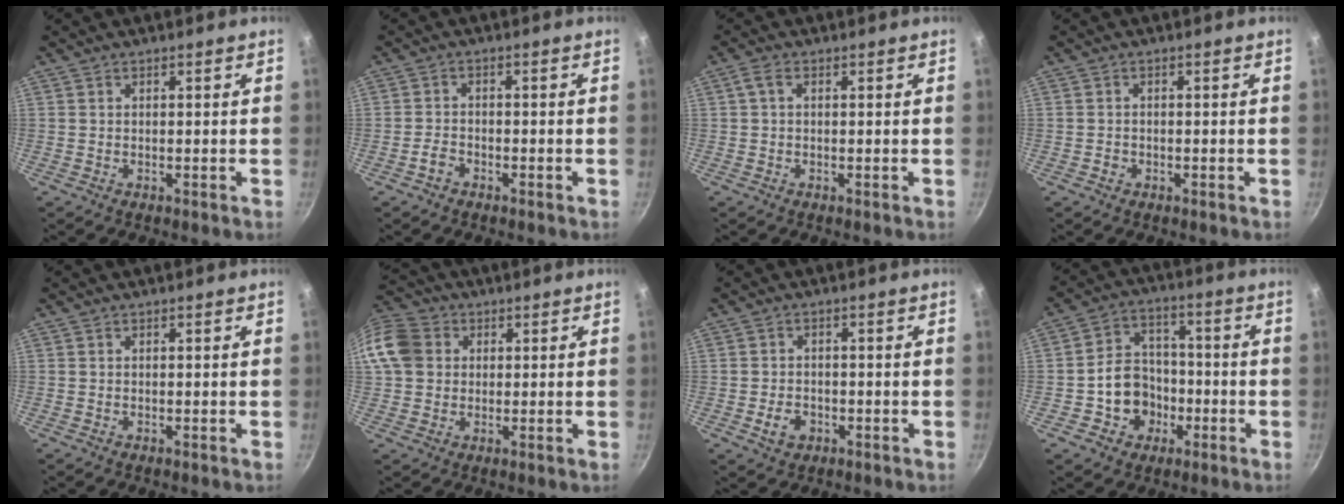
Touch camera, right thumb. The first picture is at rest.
{"total": 2.3, "force": [-1.6, 1.3, 1.0], "torque": [-0.018, 0.020, -0.030]}
{"total": 2.2, "force": [0.5, 1.2, 1.8], "torque": [-0.038, 0.008, 0.009]}
{"total": 1.1, "force": [-0.6, 0.9, 0.4], "torque": [-0.006, 0.004, -0.008]}
{"total": 0.0}
{"total": 13.9, "force": [2.4, 12.0, 6.6], "torque": [-0.141, 0.028, 0.033]}
{"total": 4.0, "force": [-1.5, 3.1, 2.1], "torque": [-0.029, 0.011, -0.023]}
{"total": 10.3, "force": [-2.9, 8.8, 4.4], "torque": [-0.038, 0.042, -0.050]}